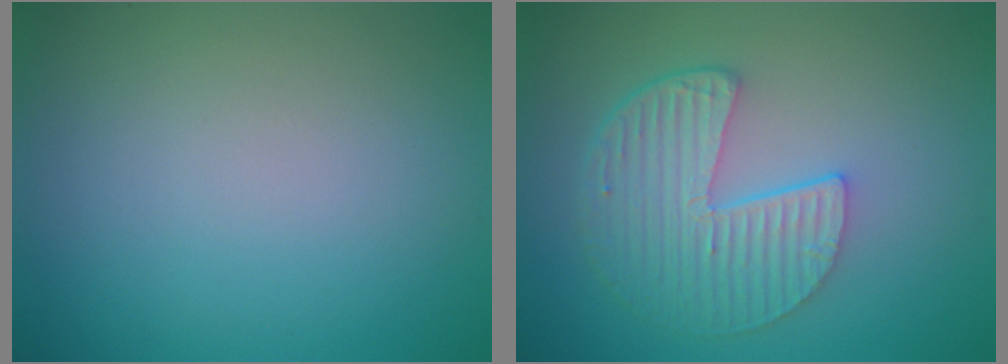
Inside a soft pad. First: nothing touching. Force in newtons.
{"total": 5.4, "press": 4.0, "slide": 3.7}